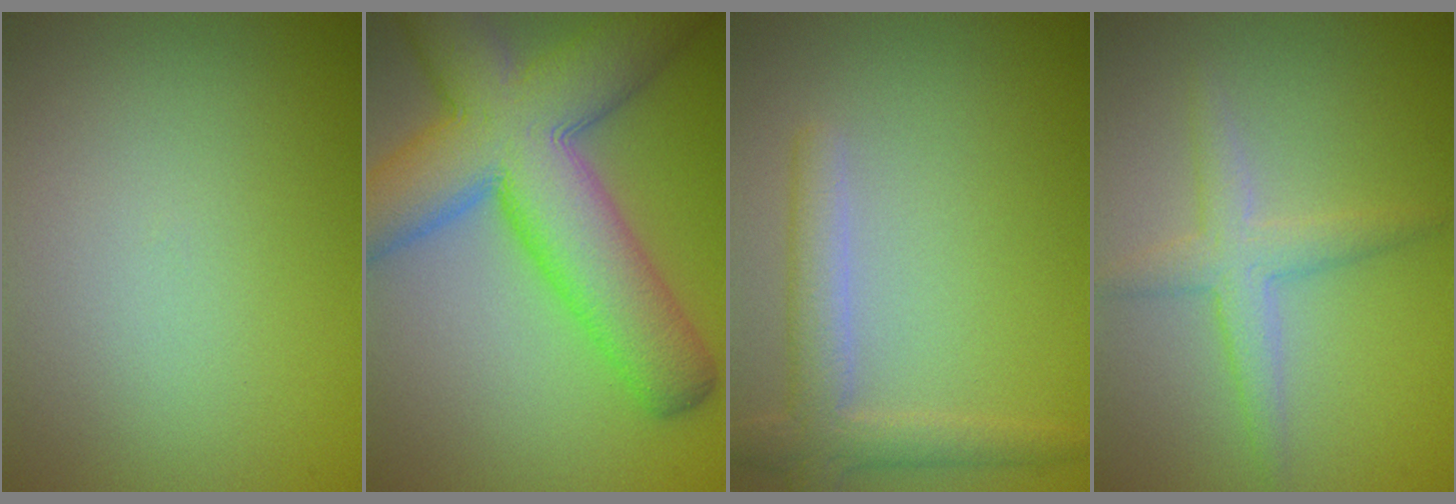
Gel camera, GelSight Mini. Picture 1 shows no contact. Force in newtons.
{"total": 12.5, "press": 12.4, "slide": 0.5}
{"total": 3.3, "press": 3.3, "slide": 0.3}
{"total": 2.7, "press": 2.7, "slide": 0.1}